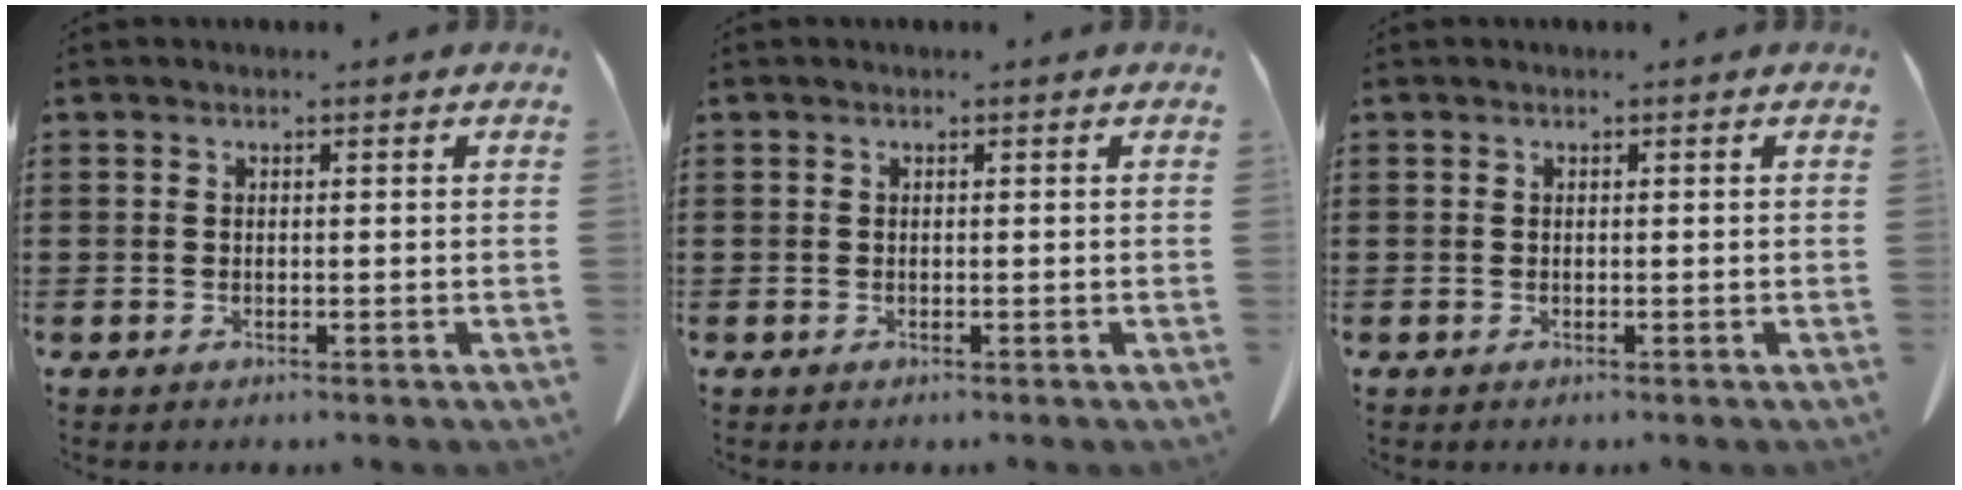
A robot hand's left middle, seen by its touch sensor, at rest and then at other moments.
{"total": 0.0}
{"total": 0.0}